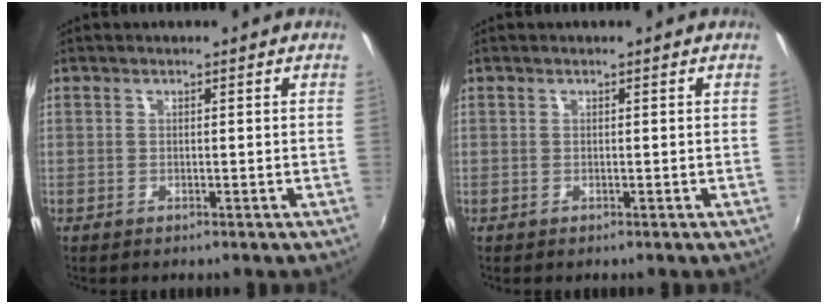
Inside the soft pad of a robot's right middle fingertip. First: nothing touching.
{"total": 0.0}